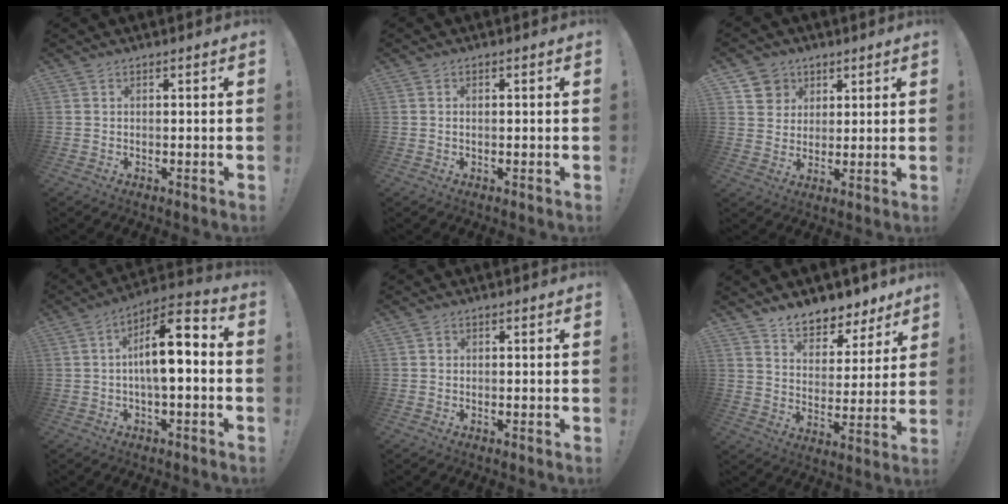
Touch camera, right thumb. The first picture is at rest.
{"total": 0.8, "force": [-0.1, 0.3, 0.7], "torque": [-0.016, 0.003, -0.002]}
{"total": 7.7, "force": [3.7, 6.6, 0.9], "torque": [-0.011, -0.030, 0.074]}
{"total": 11.9, "force": [0.0, 3.9, 11.3], "torque": [-0.179, -0.001, -0.006]}
{"total": 0.8, "force": [0.1, 0.8, 0.2], "torque": [-0.001, 0.002, 0.001]}
{"total": 8.1, "force": [7.1, 3.6, 1.5], "torque": [-0.022, -0.068, 0.133]}